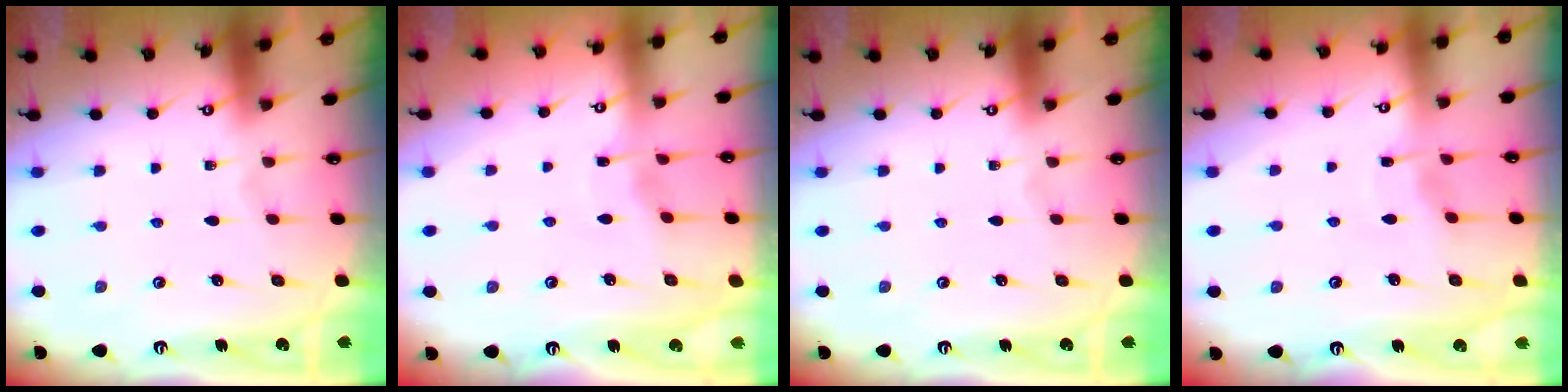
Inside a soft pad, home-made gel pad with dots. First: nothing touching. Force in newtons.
{"total": 2.9, "press": 2.9, "slide": 0.3}
{"total": 0.0}
{"total": 3.2, "press": 3.2, "slide": 0.3}